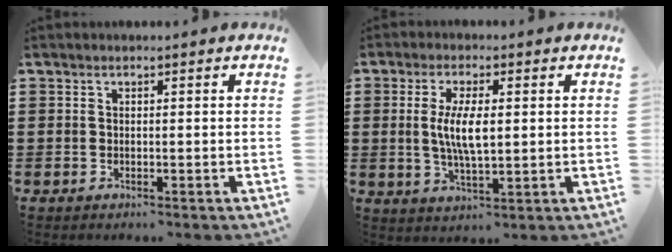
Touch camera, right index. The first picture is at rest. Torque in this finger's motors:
{"motor_torque": [1.49, 0.65, 0.88, 0.21]}